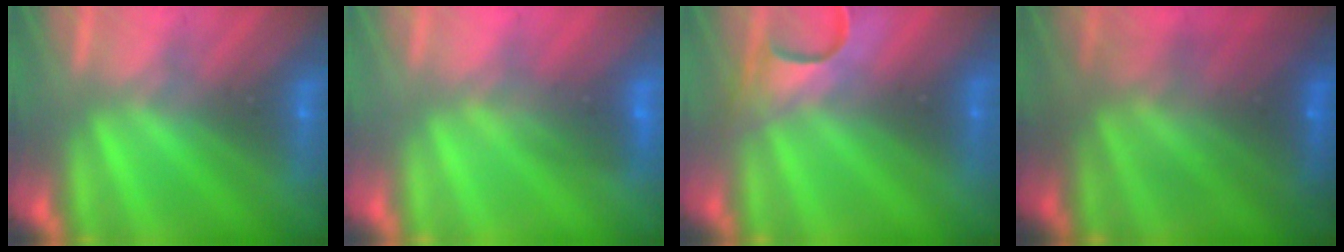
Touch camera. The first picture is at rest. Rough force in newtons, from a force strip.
{"total": 1.8}
{"total": 3.9}
{"total": 7.6}